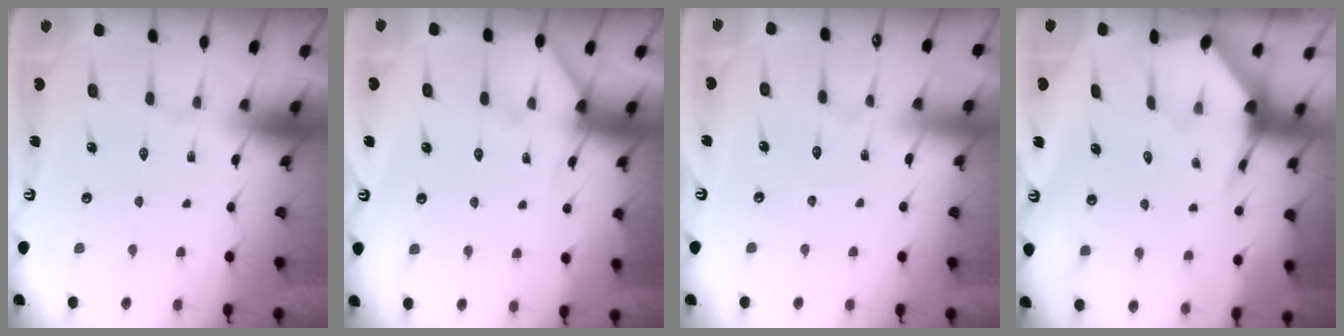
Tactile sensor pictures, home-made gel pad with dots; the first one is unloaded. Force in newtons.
{"total": 5.7, "press": 5.6, "slide": 0.4}
{"total": 2.9, "press": 2.9, "slide": 0.3}
{"total": 3.7, "press": 3.7, "slide": 0.4}